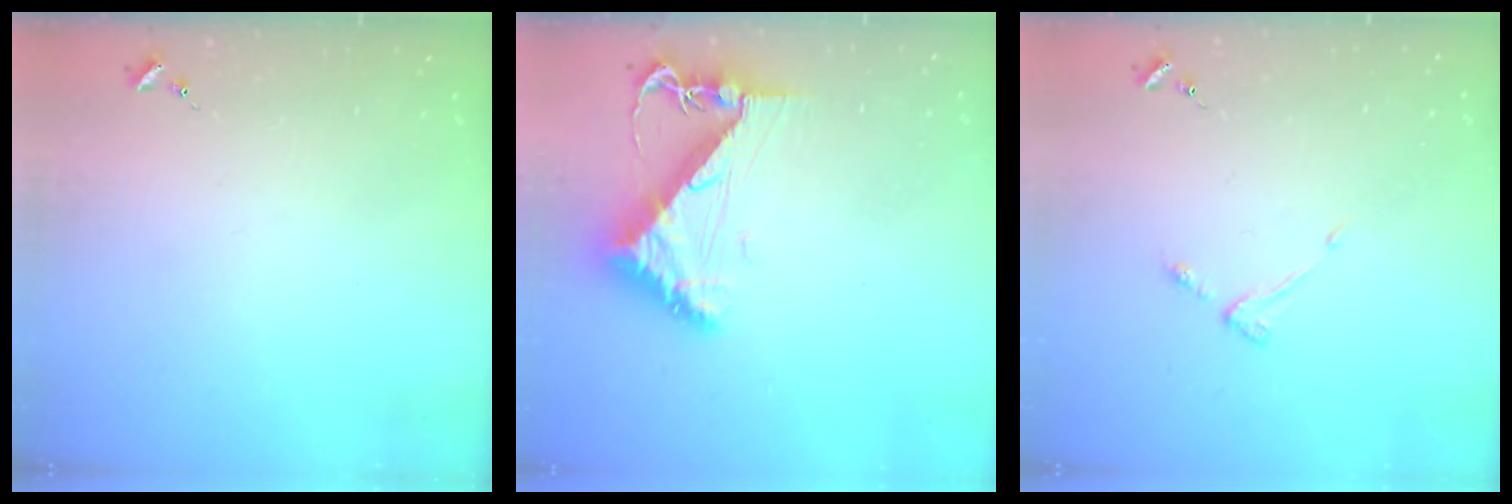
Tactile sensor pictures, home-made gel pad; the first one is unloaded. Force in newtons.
{"total": 8.3, "press": 8.2, "slide": 1.0}
{"total": 4.7, "press": 4.7, "slide": 0.7}